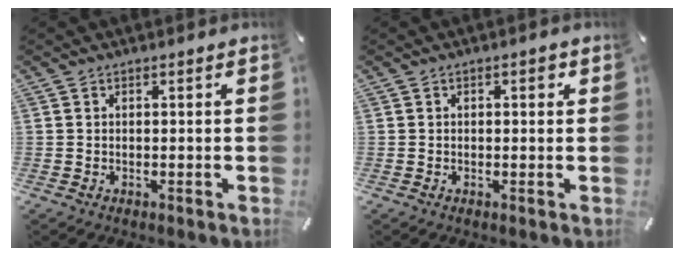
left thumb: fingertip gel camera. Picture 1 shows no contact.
{"total": 1.7, "force": [0.4, 0.8, 1.5], "torque": [-0.022, 0.004, 0.002]}